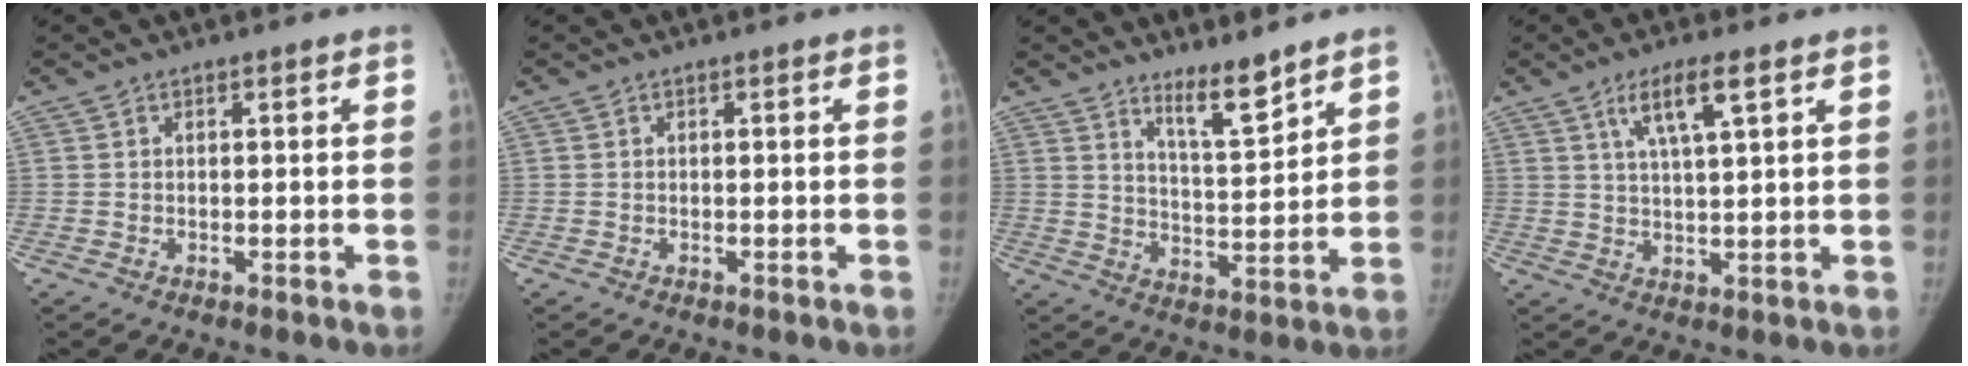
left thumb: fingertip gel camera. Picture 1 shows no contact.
{"total": 0.0}
{"total": 7.2, "force": [5.9, 1.1, 4.1], "torque": [-0.058, -0.060, 0.106]}
{"total": 6.7, "force": [3.5, 1.0, 5.7], "torque": [-0.106, -0.013, 0.067]}